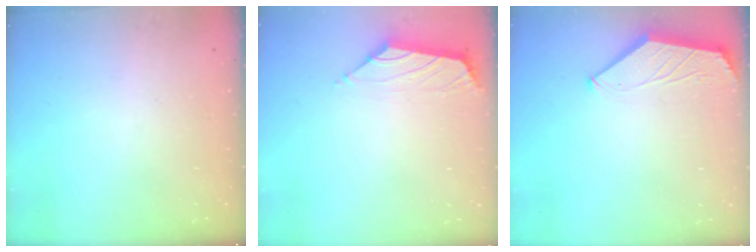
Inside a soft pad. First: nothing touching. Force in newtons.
{"total": 1.4, "press": 1.2, "slide": 0.6}
{"total": 1.6, "press": 1.6, "slide": 0.4}